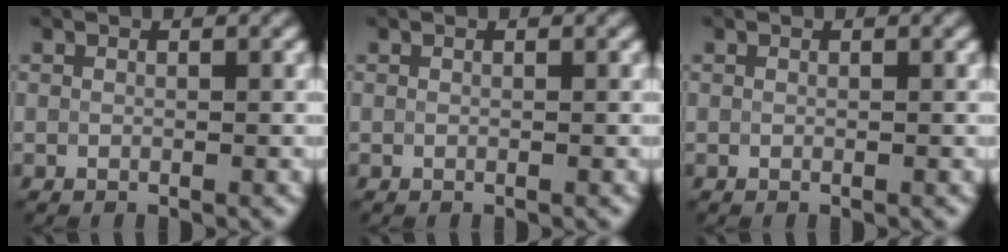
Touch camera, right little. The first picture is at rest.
{"total": 0.0}
{"total": 0.0}